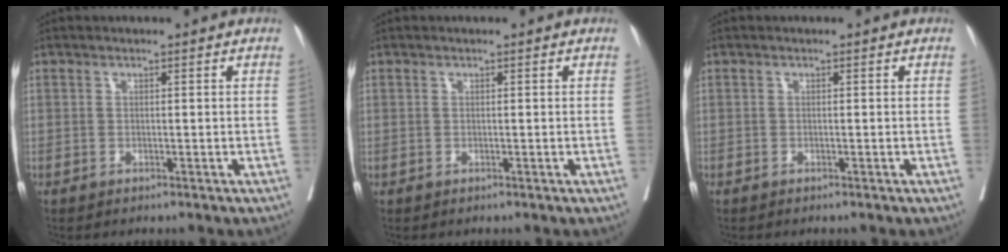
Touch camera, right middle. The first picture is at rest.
{"total": 0.0}
{"total": 0.6, "force": [-0.5, 0.0, 0.2], "torque": [-0.001, -0.001, -0.010]}